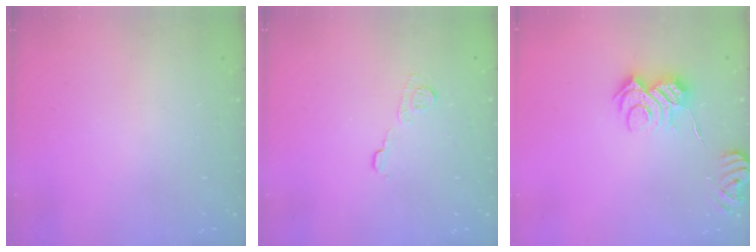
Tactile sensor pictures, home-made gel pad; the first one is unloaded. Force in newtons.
{"total": 7.3, "press": 7.3, "slide": 0.5}
{"total": 8.5, "press": 8.5, "slide": 0.7}